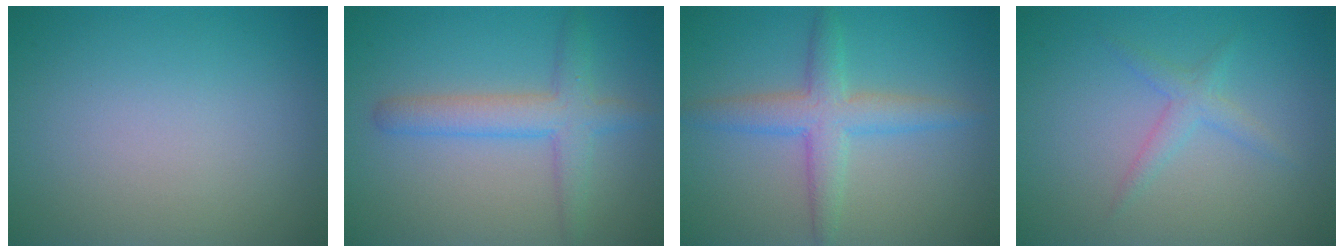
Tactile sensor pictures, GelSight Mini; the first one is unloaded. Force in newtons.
{"total": 3.7, "press": 3.7, "slide": 0.1}
{"total": 4.9, "press": 4.9, "slide": 0.0}
{"total": 1.0, "press": 1.0, "slide": 0.1}